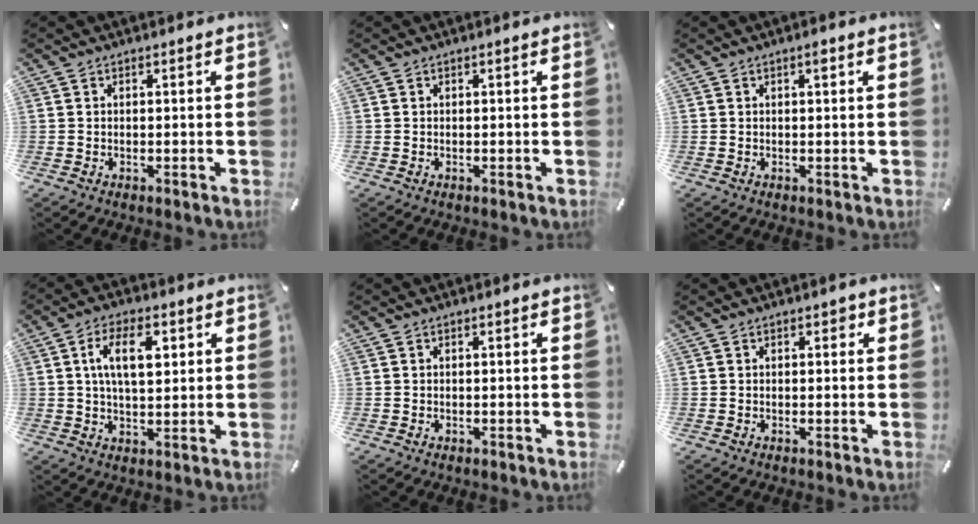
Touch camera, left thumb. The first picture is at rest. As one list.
[{"total": 0.0}, {"total": 1.3, "force": [0.6, 0.4, 1.1], "torque": [-0.023, 0.002, 0.009]}, {"total": 10.1, "force": [2.9, 5.2, 8.1], "torque": [-0.148, 0.002, 0.044]}, {"total": 0.0}, {"total": 1.0, "force": [0.3, 0.8, 0.6], "torque": [-0.005, 0.004, 0.001]}]